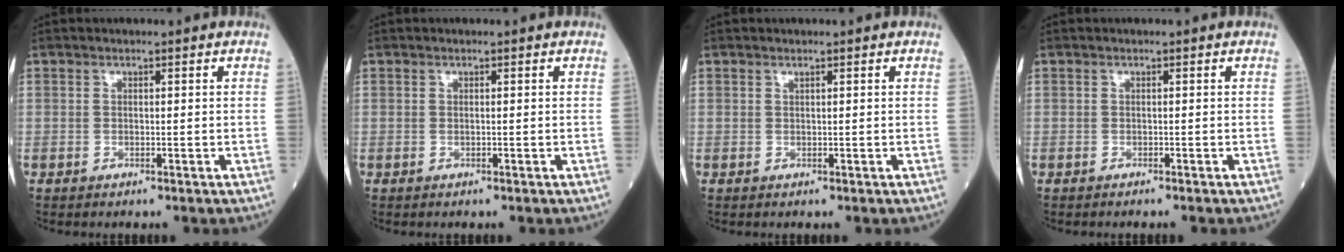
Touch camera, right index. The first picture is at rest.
{"total": 0.0}
{"total": 0.0}
{"total": 1.1, "force": [-1.0, -0.1, 0.5], "torque": [-0.006, 0.001, -0.013]}